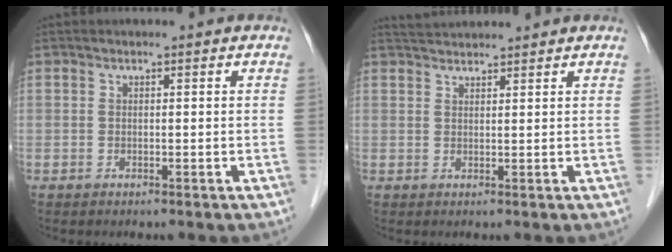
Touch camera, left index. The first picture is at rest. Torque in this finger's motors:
{"motor_torque": [-0.05, -0.15, 0.01, 0.00]}